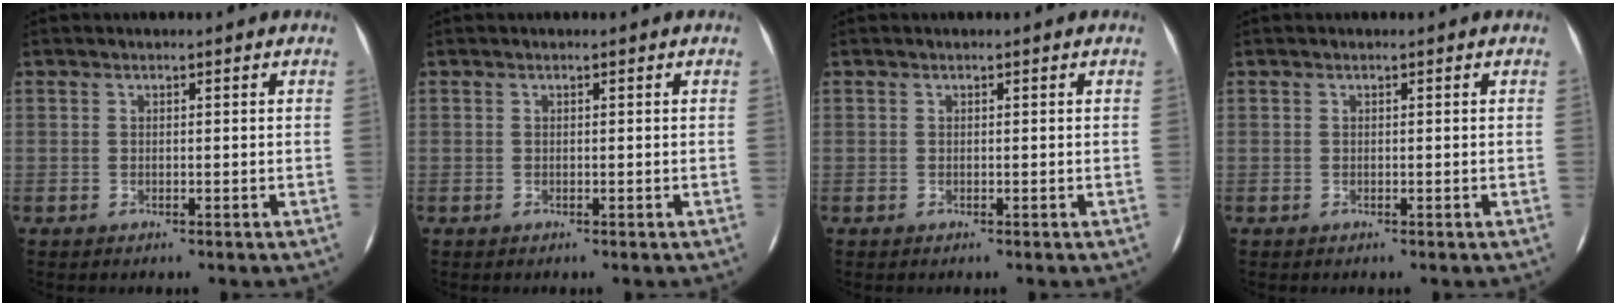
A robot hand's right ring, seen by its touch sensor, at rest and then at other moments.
{"total": 0.0}
{"total": 0.0}
{"total": 0.0}